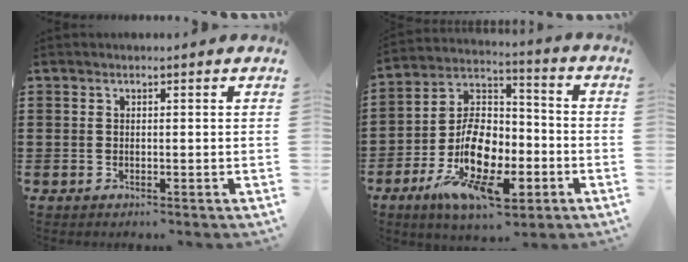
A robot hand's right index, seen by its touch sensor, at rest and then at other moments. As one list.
[{"total": 13.1, "force": [-5.9, 7.4, 9.1], "torque": [-0.168, 0.010, -0.110]}]